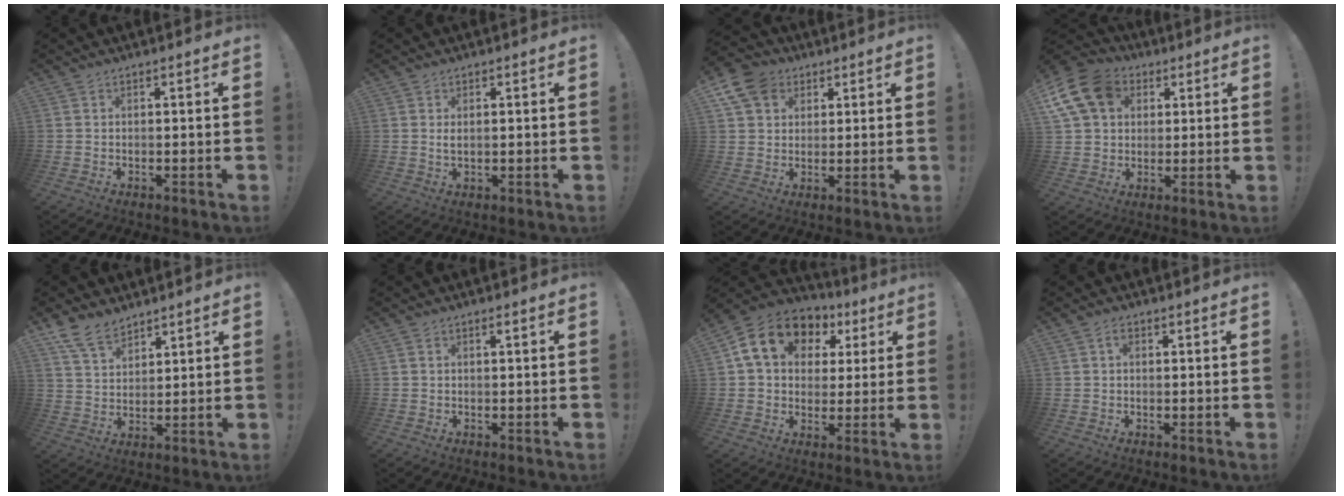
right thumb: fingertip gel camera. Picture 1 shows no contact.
{"total": 1.7, "force": [0.7, 0.6, 1.4], "torque": [-0.022, -0.001, 0.010]}
{"total": 10.0, "force": [4.6, 7.9, 3.9], "torque": [-0.067, -0.017, 0.094]}
{"total": 15.4, "force": [5.6, 12.0, 7.9], "torque": [-0.137, -0.017, 0.111]}
{"total": 9.5, "force": [7.7, 4.6, 3.1], "torque": [-0.066, -0.046, 0.151]}
{"total": 0.5, "force": [0.1, -0.2, 0.5], "torque": [-0.008, -0.002, 0.001]}
{"total": 16.1, "force": [6.6, 11.9, 8.6], "torque": [-0.133, -0.015, 0.127]}
{"total": 1.5, "force": [0.4, 0.9, 1.0], "torque": [-0.015, 0.001, 0.004]}